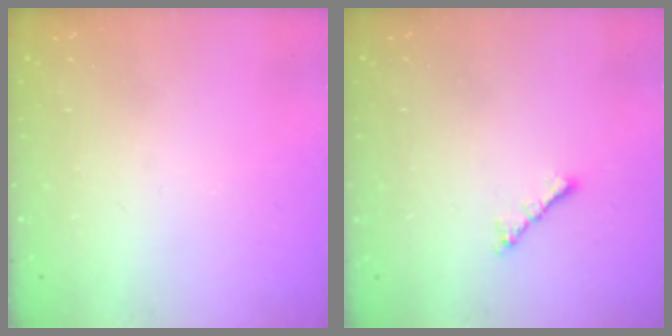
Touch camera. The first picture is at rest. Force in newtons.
{"total": 2.0, "press": 1.9, "slide": 0.6}